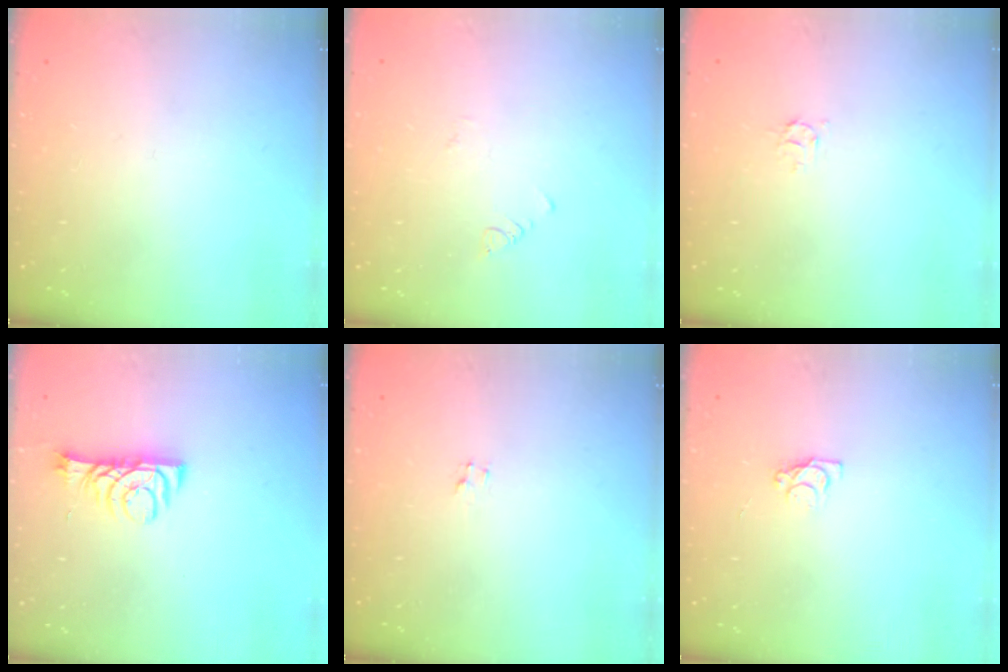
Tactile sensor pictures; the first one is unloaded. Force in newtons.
{"total": 1.1, "press": 1.1, "slide": 0.3}
{"total": 3.6, "press": 3.6, "slide": 0.3}
{"total": 8.1, "press": 8.1, "slide": 0.1}
{"total": 2.0, "press": 2.0, "slide": 0.2}
{"total": 4.1, "press": 4.1, "slide": 0.4}